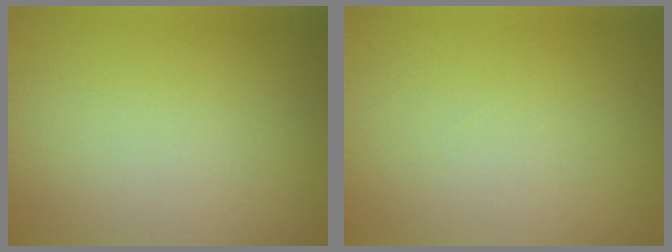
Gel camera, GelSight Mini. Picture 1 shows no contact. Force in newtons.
{"total": 0.0}